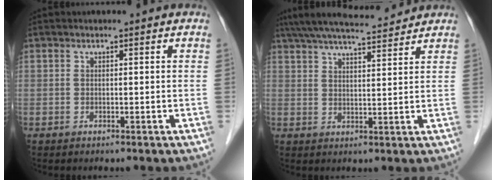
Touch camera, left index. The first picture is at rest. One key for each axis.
{"total": 12.1, "fx": 11.0, "fy": 0.9, "fz": 5.0, "tx": -0.093, "ty": 0.022, "tz": 0.170}